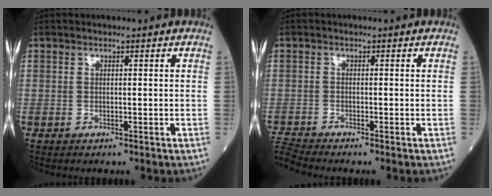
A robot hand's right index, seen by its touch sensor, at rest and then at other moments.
{"total": 2.8, "force": [-2.6, -1.0, -0.1], "torque": [-0.017, -0.022, -0.055]}